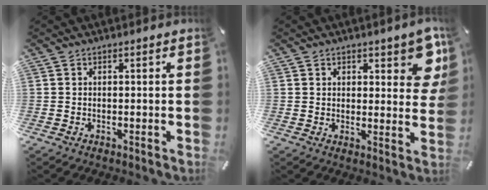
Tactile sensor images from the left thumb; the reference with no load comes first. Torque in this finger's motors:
{"motor_torque": [0.33, -0.26, 0.35, 0.06, 0.04]}